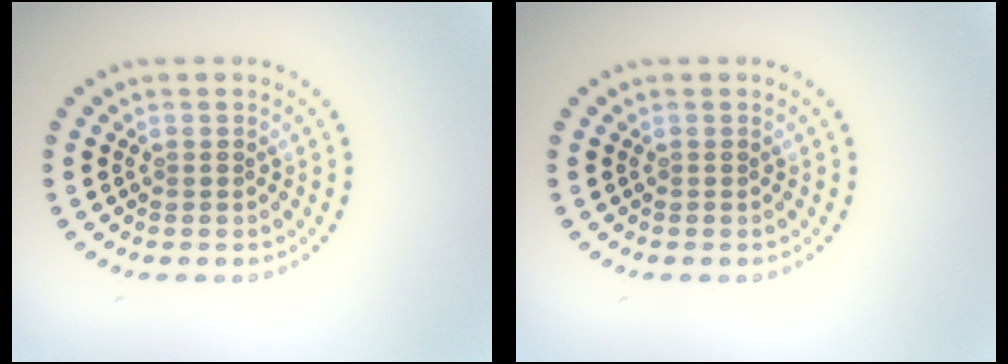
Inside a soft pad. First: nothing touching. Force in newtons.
{"total": 0.0}